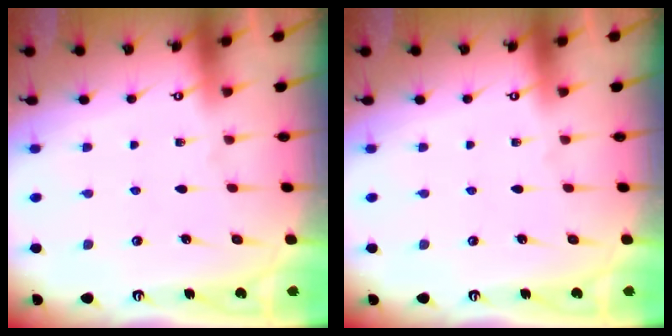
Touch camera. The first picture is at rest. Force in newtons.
{"total": 0.0}